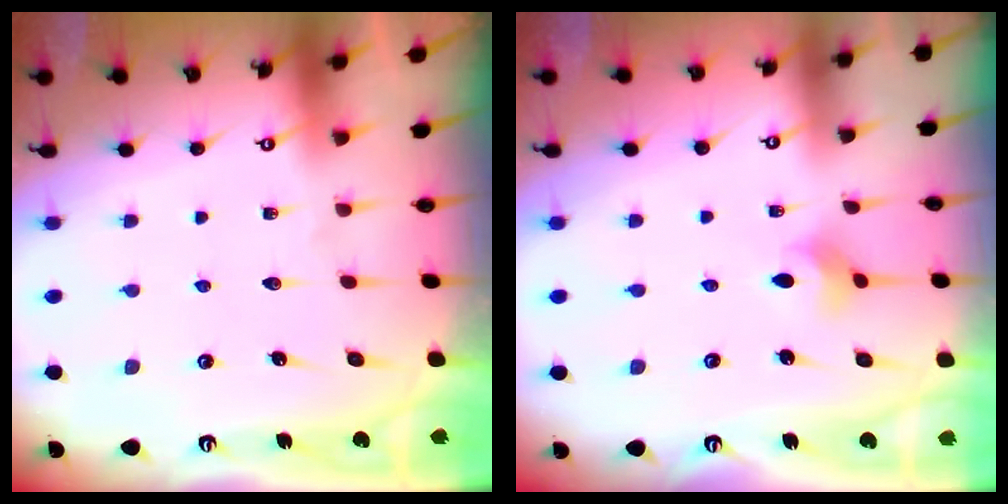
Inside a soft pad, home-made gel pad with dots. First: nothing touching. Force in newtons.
{"total": 2.9, "press": 2.9, "slide": 0.7}